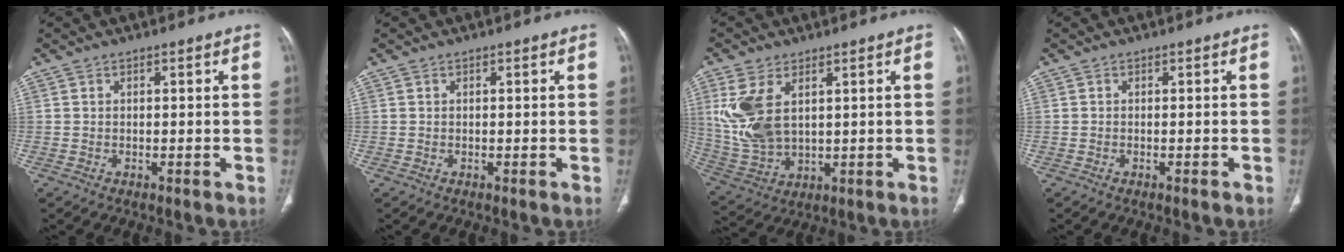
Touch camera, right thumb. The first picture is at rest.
{"total": 0.0}
{"total": 11.9, "force": [3.7, 6.8, 9.0], "torque": [-0.196, -0.011, 0.089]}
{"total": 0.7, "force": [-0.5, 0.1, 0.5], "torque": [-0.013, -0.002, -0.006]}